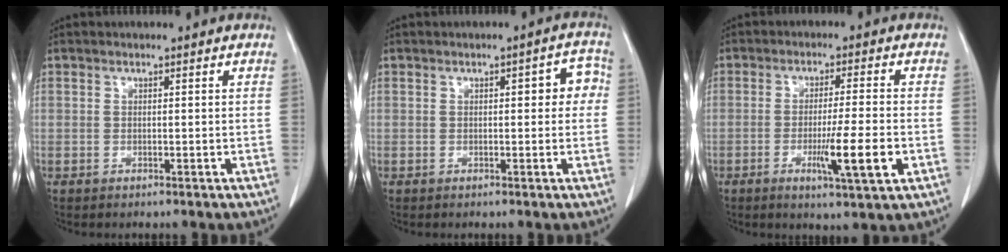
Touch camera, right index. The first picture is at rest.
{"total": 3.9, "force": [0.5, 1.6, 3.5], "torque": [-0.031, 0.020, 0.002]}
{"total": 8.3, "force": [-2.6, -0.2, 7.9], "torque": [-0.127, -0.017, -0.043]}